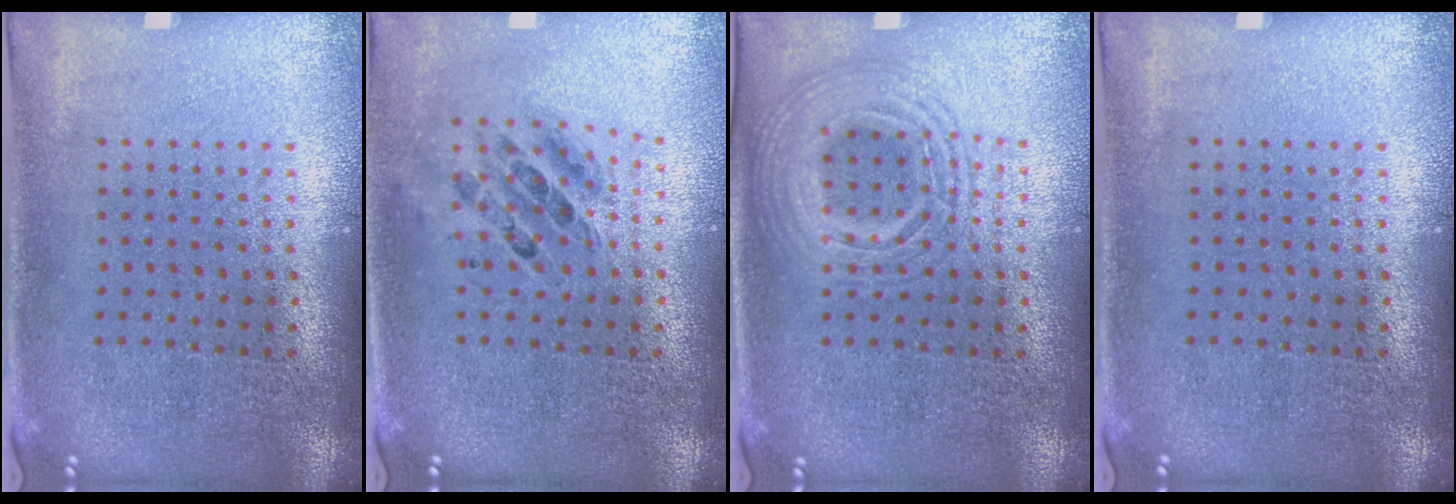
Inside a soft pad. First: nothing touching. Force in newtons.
{"total": 0.7, "press": 0.6, "slide": 0.2}
{"total": 2.8, "press": 2.8, "slide": 0.4}
{"total": 0.0}